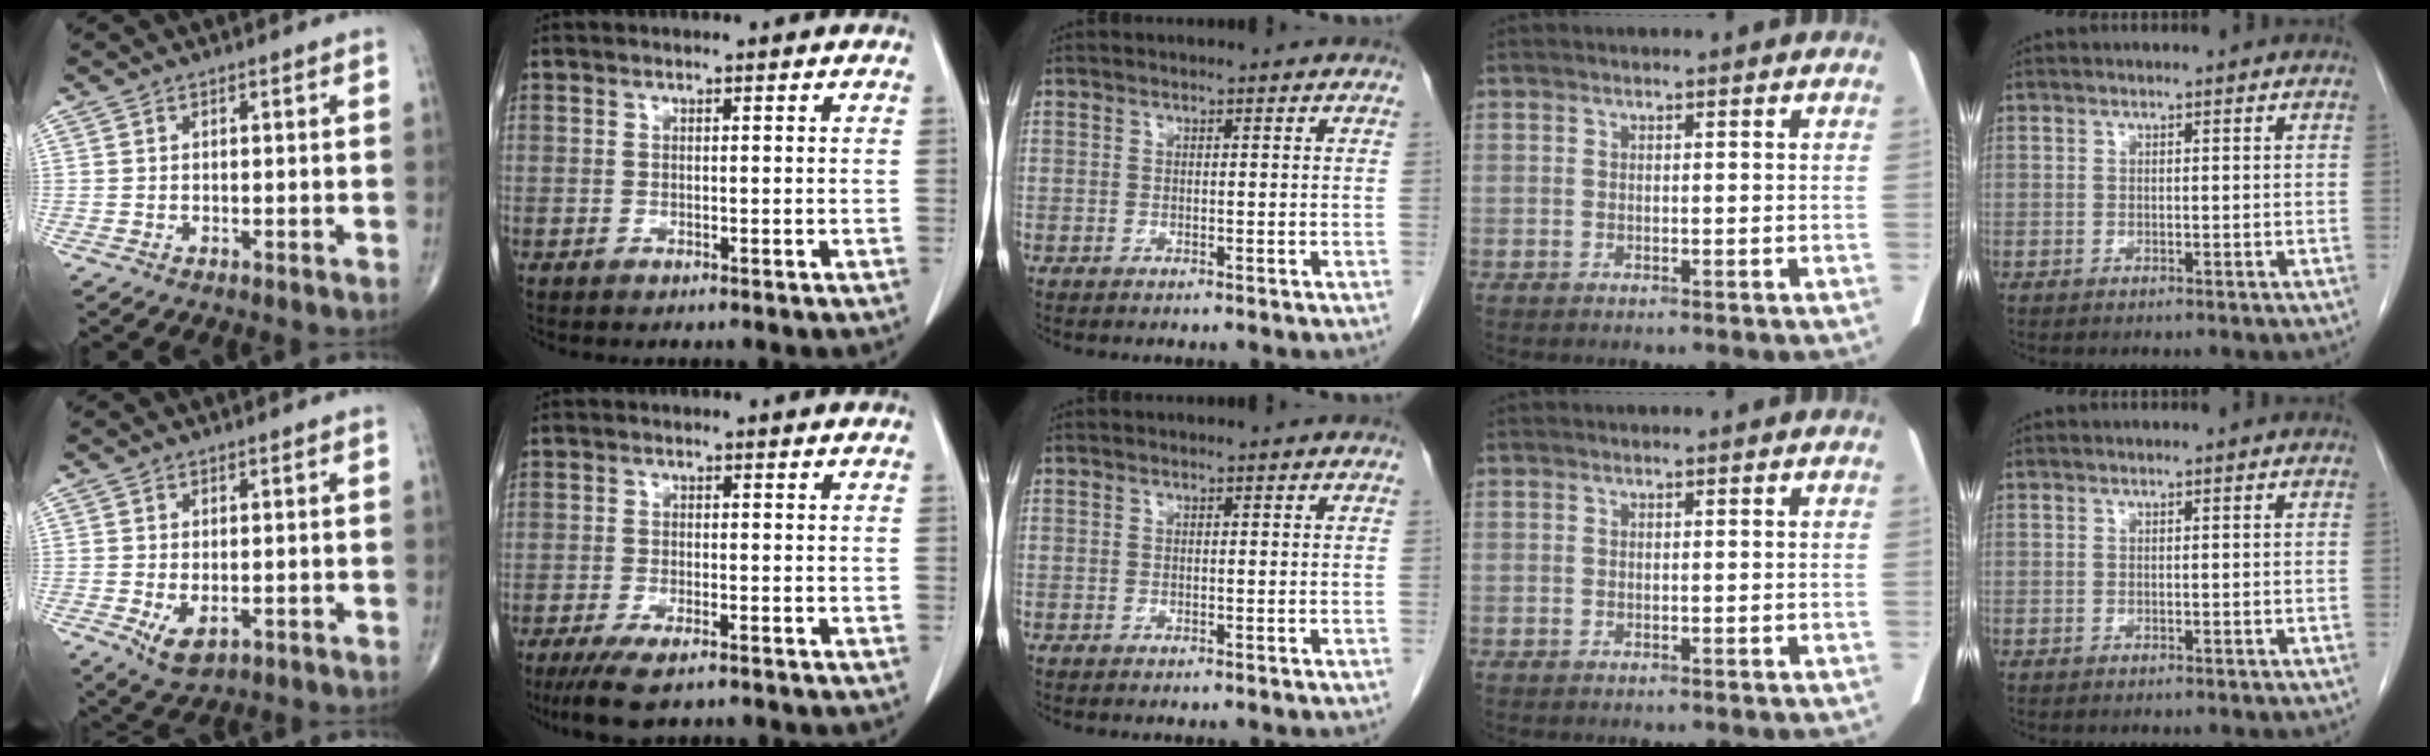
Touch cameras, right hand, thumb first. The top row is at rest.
{"thumb": {"total": 4.8, "force": [-1.3, 2.6, 3.7], "torque": [-0.063, -0.011, -0.012]}, "index": {"total": 5.3, "force": [-3.8, 1.3, 3.5], "torque": [-0.057, -0.012, -0.059]}}